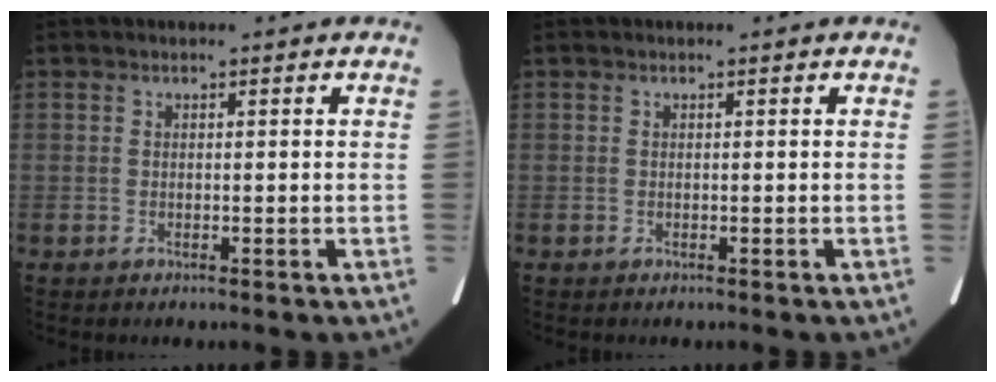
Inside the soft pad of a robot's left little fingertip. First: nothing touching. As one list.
[{"total": 0.0}]